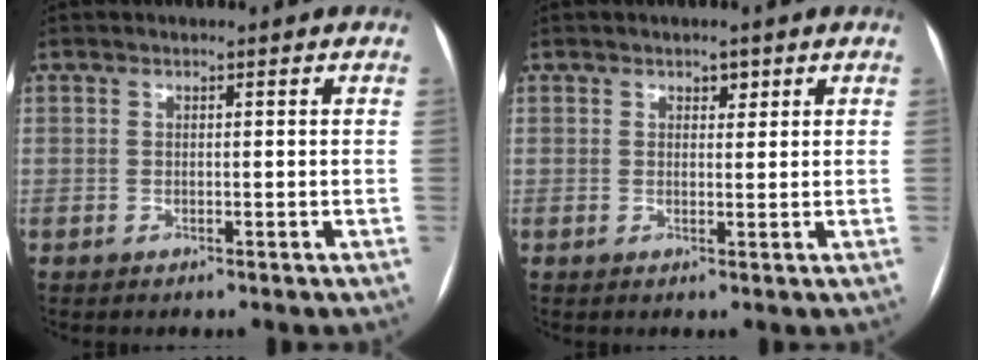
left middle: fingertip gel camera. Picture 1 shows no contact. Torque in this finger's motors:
{"motor_torque": [0.00, 0.00, 0.00, 0.00]}